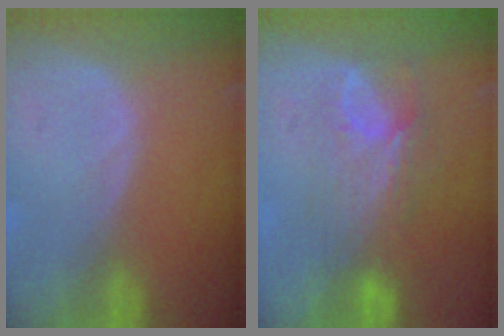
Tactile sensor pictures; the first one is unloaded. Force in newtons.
{"total": 7.8, "press": 6.8, "slide": 3.9}